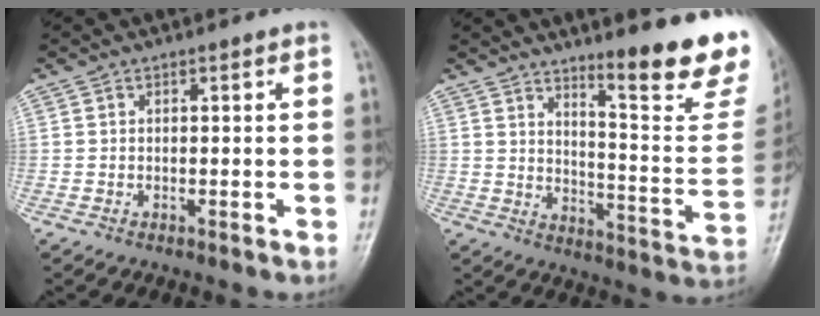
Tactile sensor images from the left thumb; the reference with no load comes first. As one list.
[{"total": 19.0, "force": [13.5, 2.9, 13.0], "torque": [-0.137, -0.106, 0.188]}]